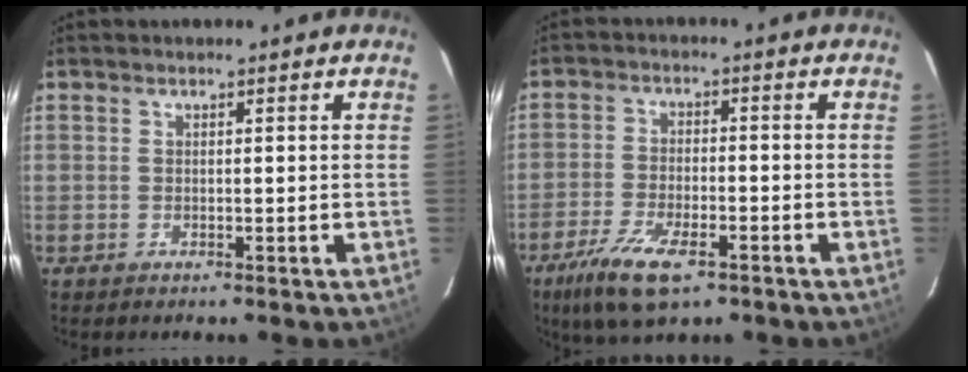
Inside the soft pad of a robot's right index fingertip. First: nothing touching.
{"total": 10.9, "force": [-6.7, 4.2, 7.5], "torque": [-0.177, -0.027, -0.124]}